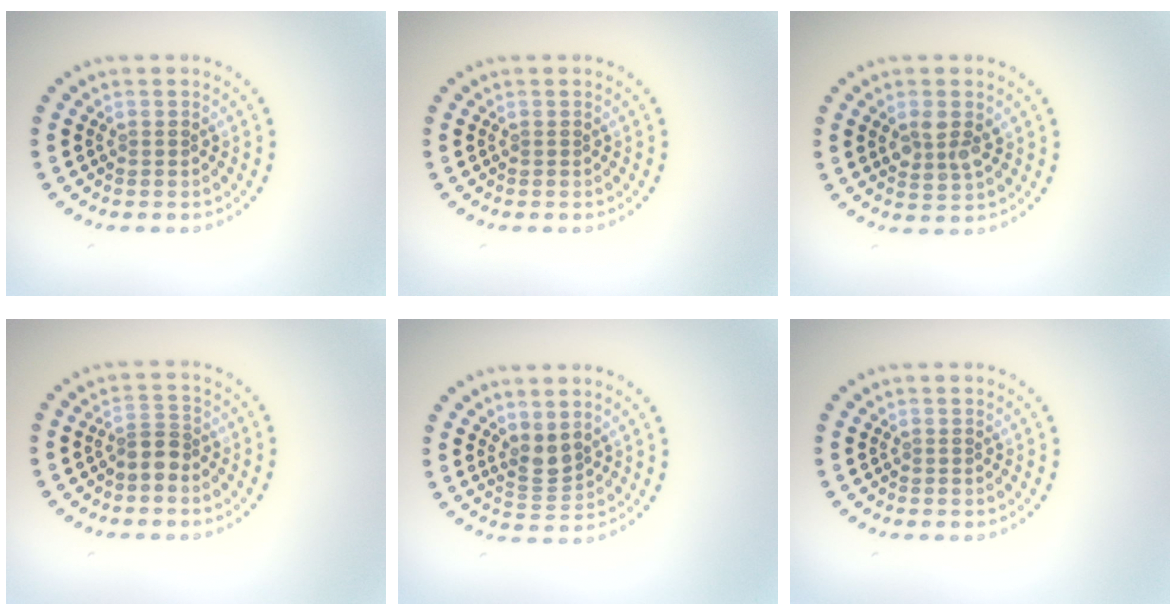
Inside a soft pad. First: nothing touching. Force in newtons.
{"total": 0.0}
{"total": 2.6, "press": 2.5, "slide": 0.7}
{"total": 2.1, "press": 1.6, "slide": 1.3}
{"total": 2.2, "press": 1.8, "slide": 1.3}
{"total": 0.0}